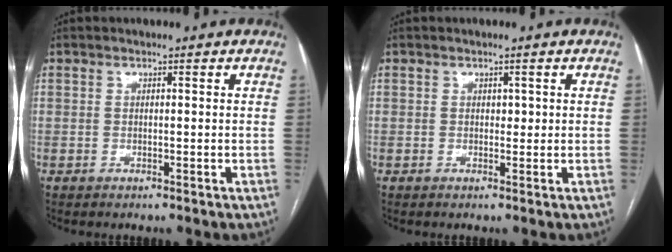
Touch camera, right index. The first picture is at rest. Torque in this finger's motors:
{"motor_torque": [0.17, 0.07, 0.03, 0.01]}